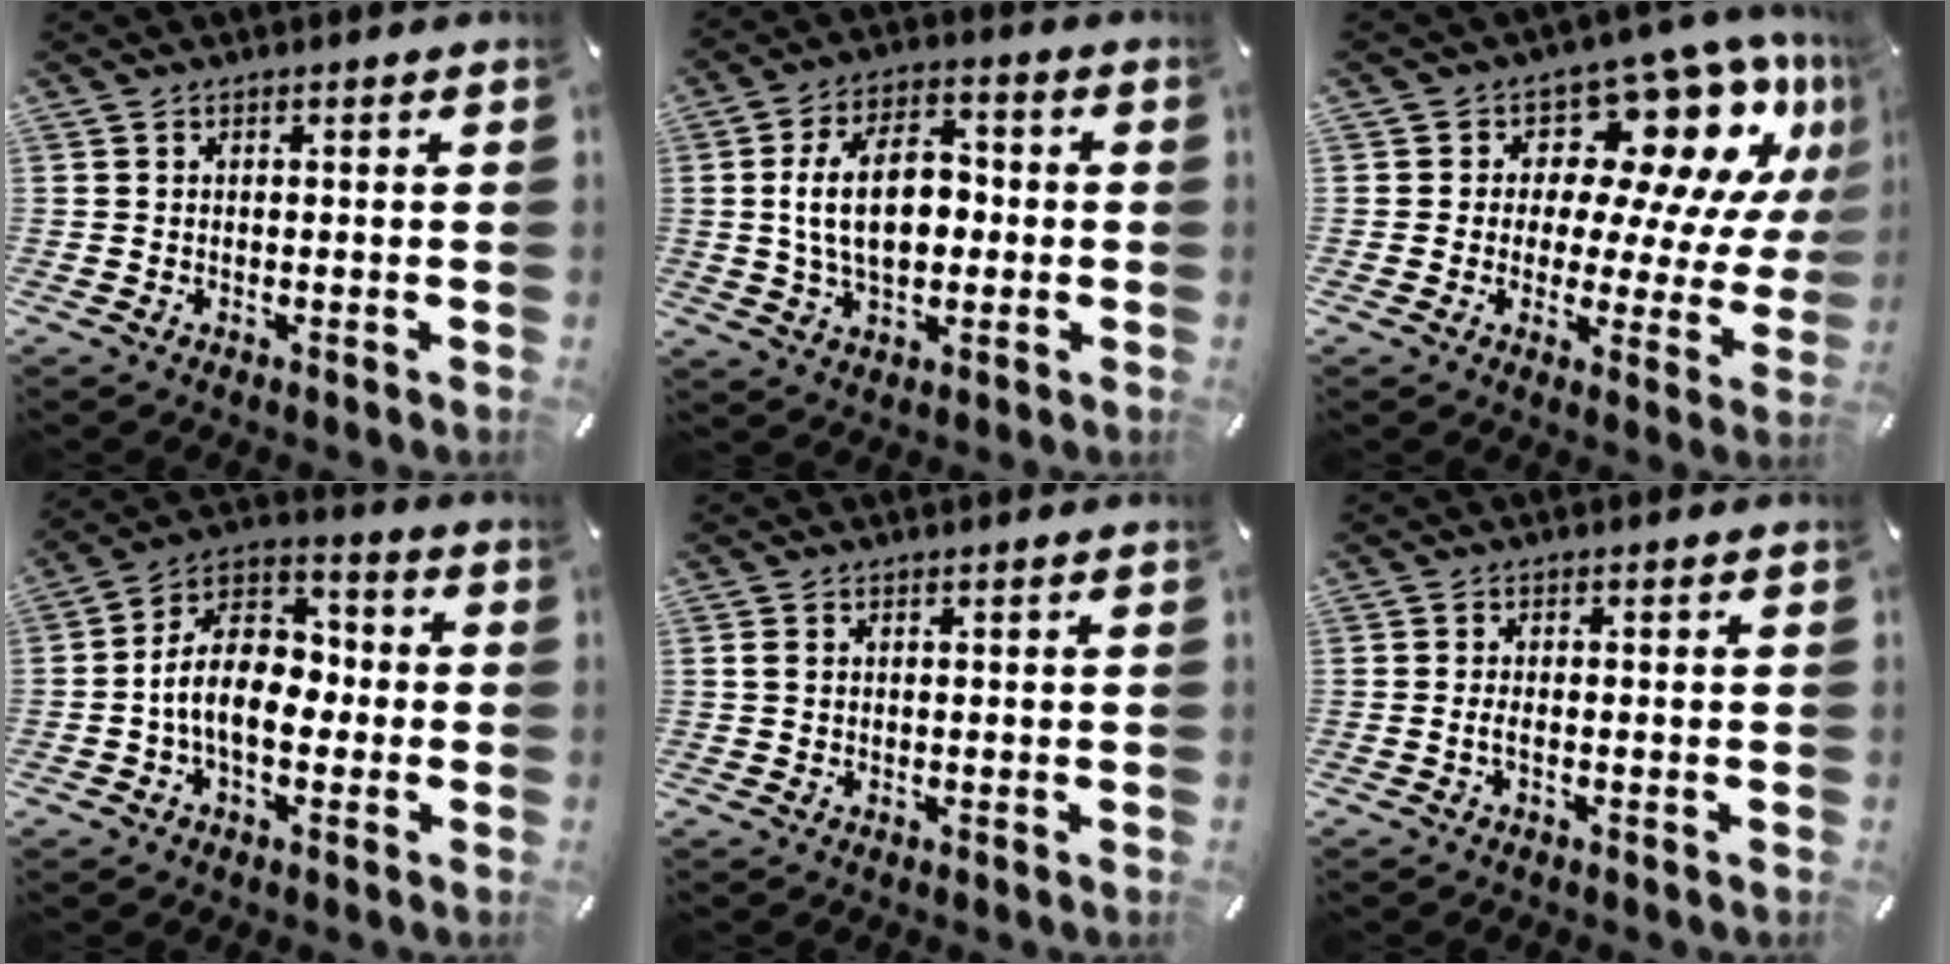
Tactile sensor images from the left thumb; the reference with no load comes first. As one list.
[{"total": 13.9, "force": [0.2, 8.9, 10.7], "torque": [-0.193, 0.011, 0.003]}, {"total": 15.5, "force": [8.8, 8.9, 9.1], "torque": [-0.126, -0.072, 0.149]}, {"total": 12.3, "force": [-2.6, 8.0, 9.0], "torque": [-0.175, 0.014, -0.046]}, {"total": 0.8, "force": [0.1, 0.6, 0.6], "torque": [-0.012, 0.002, 0.001]}, {"total": 1.7, "force": [-0.7, 0.4, 1.4], "torque": [-0.033, -0.001, -0.016]}]